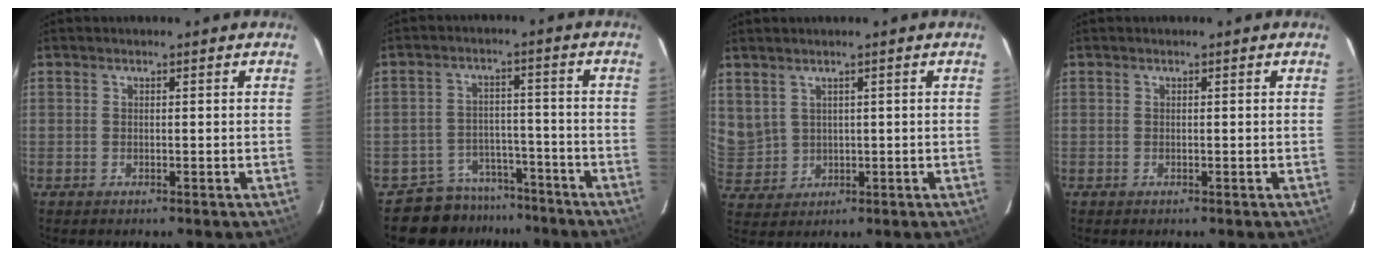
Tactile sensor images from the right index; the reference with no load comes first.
{"total": 8.4, "force": [-7.0, 4.6, 0.1], "torque": [-0.011, 0.030, -0.097]}
{"total": 6.0, "force": [3.1, 4.6, 2.2], "torque": [-0.051, 0.007, 0.083]}
{"total": 0.0}